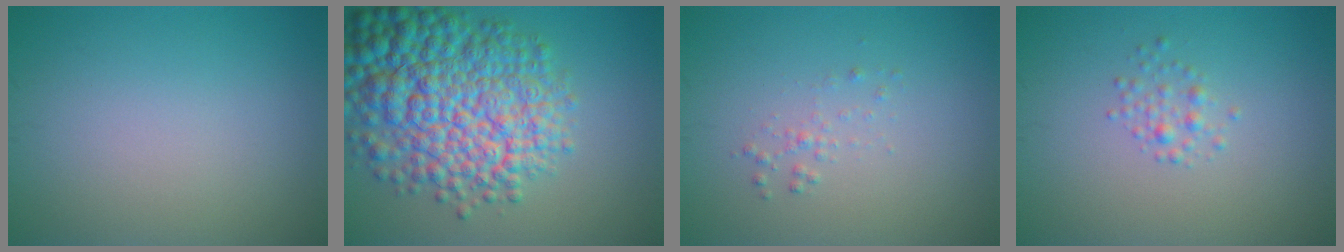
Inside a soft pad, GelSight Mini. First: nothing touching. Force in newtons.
{"total": 11.5, "press": 11.5, "slide": 0.3}
{"total": 0.9, "press": 0.9, "slide": 0.0}
{"total": 1.3, "press": 1.3, "slide": 0.0}